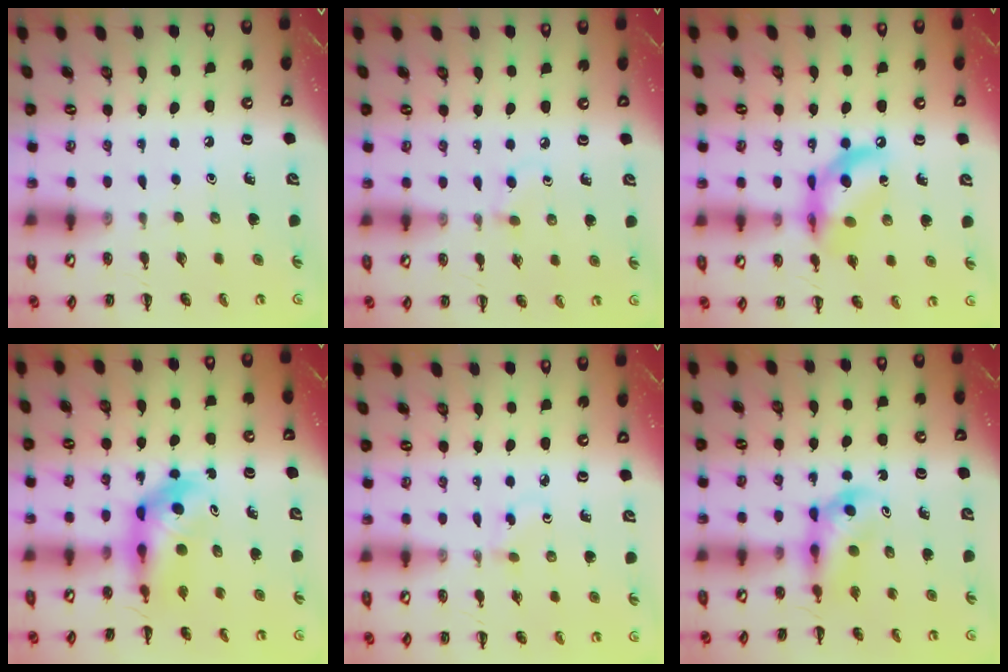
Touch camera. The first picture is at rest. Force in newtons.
{"total": 3.5, "press": 3.3, "slide": 1.3}
{"total": 12.4, "press": 11.9, "slide": 3.3}
{"total": 5.2, "press": 5.1, "slide": 1.0}
{"total": 1.9, "press": 1.7, "slide": 0.9}
{"total": 3.7, "press": 3.6, "slide": 0.9}